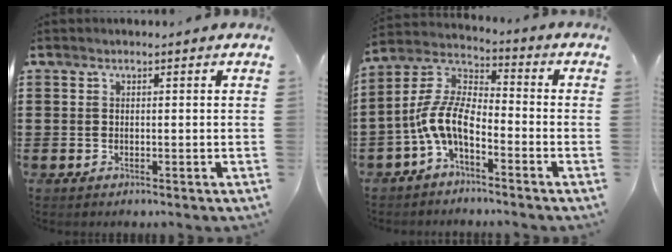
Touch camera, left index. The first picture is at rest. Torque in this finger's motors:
{"motor_torque": [1.05, 0.15, 0.94, 0.14]}